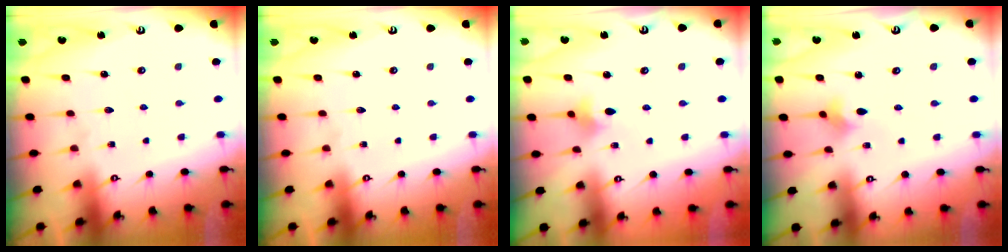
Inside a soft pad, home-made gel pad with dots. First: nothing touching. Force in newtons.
{"total": 0.0}
{"total": 5.4, "press": 5.3, "slide": 1.0}
{"total": 3.0, "press": 2.9, "slide": 0.5}